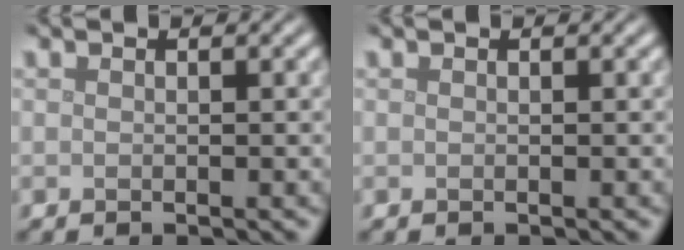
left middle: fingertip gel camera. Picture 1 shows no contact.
{"total": 0.0}